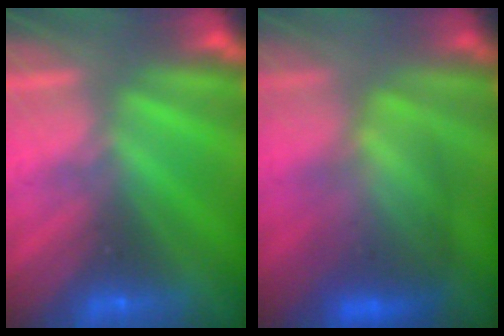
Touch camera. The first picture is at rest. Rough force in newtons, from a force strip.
{"total": 3.9}